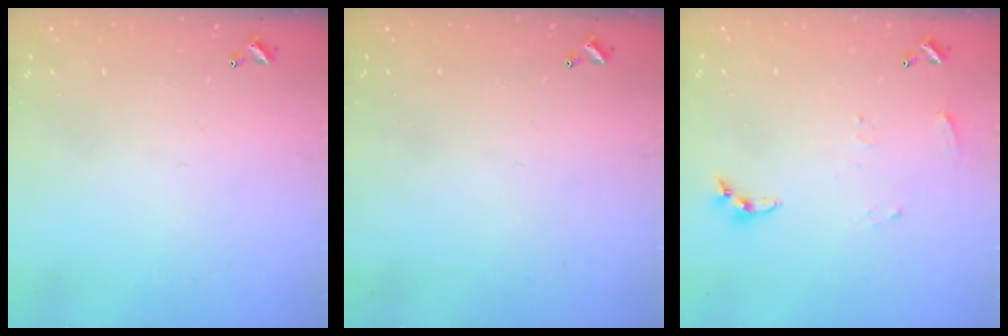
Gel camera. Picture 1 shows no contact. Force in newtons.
{"total": 0.0}
{"total": 4.3, "press": 4.3, "slide": 0.5}